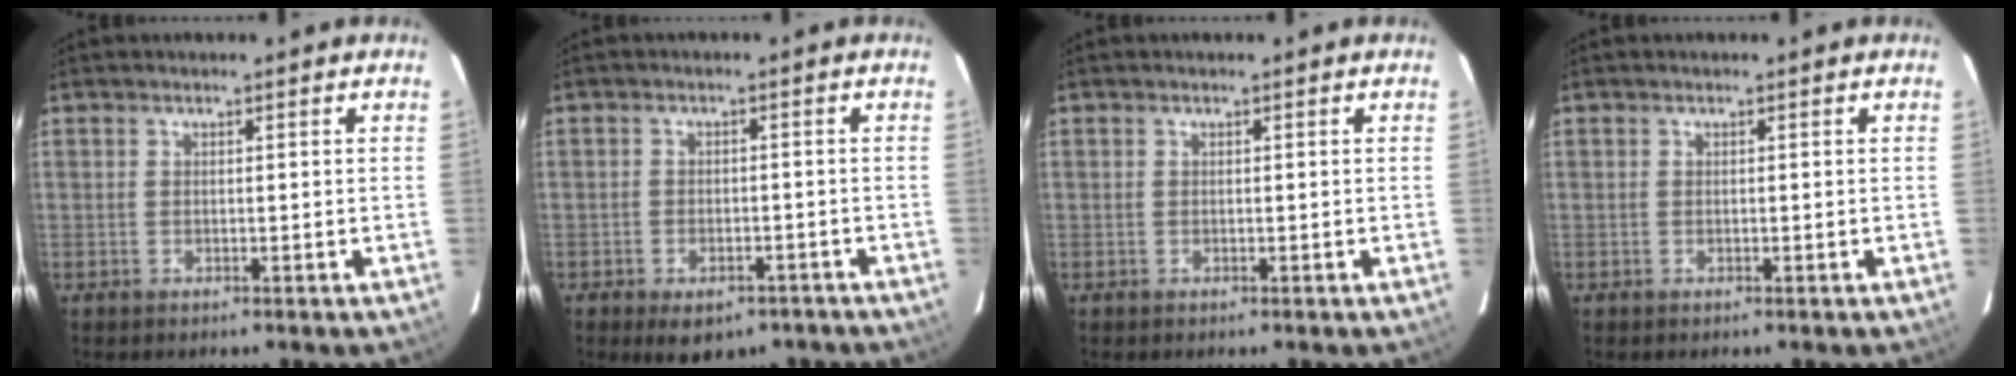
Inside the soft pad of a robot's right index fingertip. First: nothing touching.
{"total": 8.5, "force": [-5.9, 4.5, 4.1], "torque": [-0.080, -0.005, -0.069]}
{"total": 0.0}
{"total": 0.0}